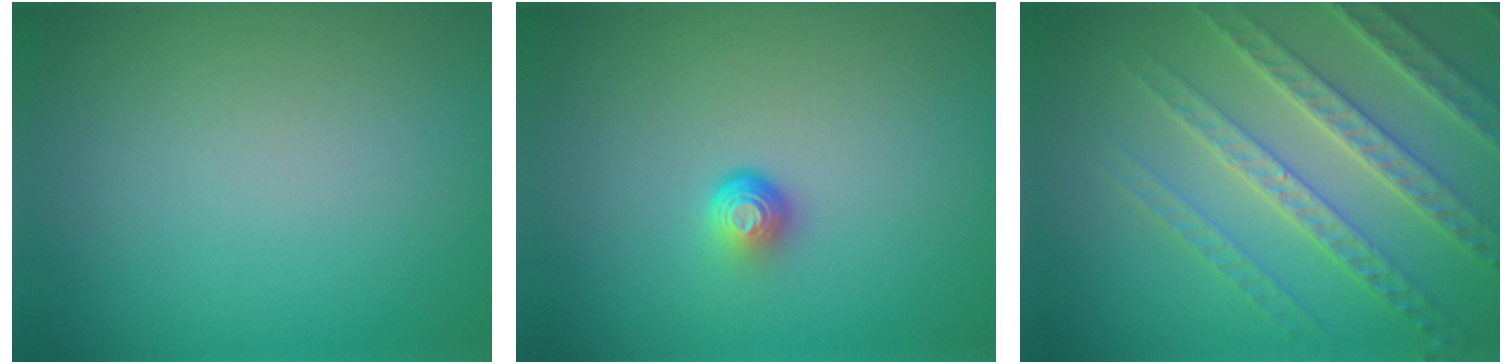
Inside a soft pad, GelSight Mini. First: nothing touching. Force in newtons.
{"total": 1.9, "press": 1.1, "slide": 1.5}
{"total": 6.9, "press": 5.3, "slide": 4.4}